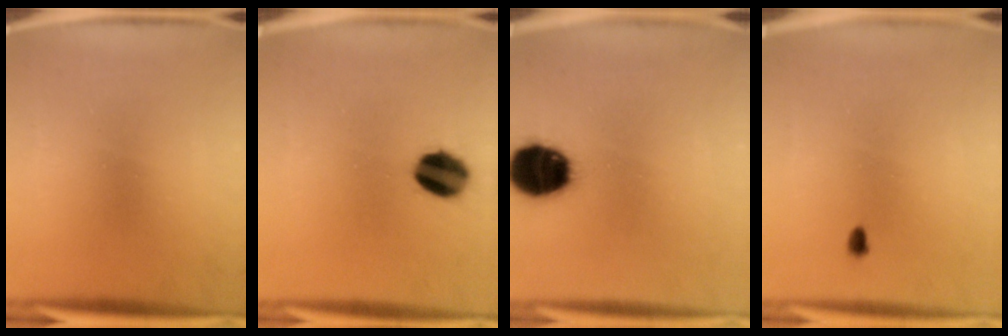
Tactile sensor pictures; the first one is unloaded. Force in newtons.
{"total": 9.9}
{"total": 15.9}
{"total": 1.0}